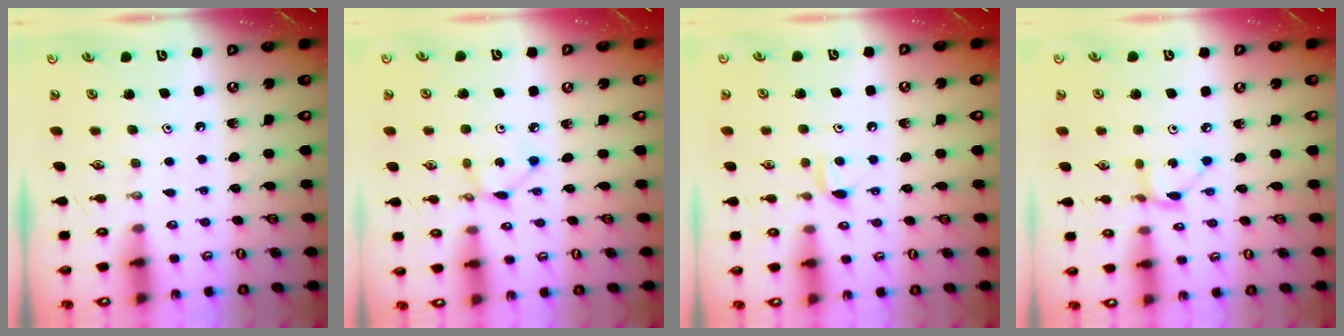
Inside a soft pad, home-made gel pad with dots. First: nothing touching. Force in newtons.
{"total": 2.7, "press": 2.7, "slide": 0.1}
{"total": 4.3, "press": 4.2, "slide": 0.7}
{"total": 2.8, "press": 2.8, "slide": 0.1}